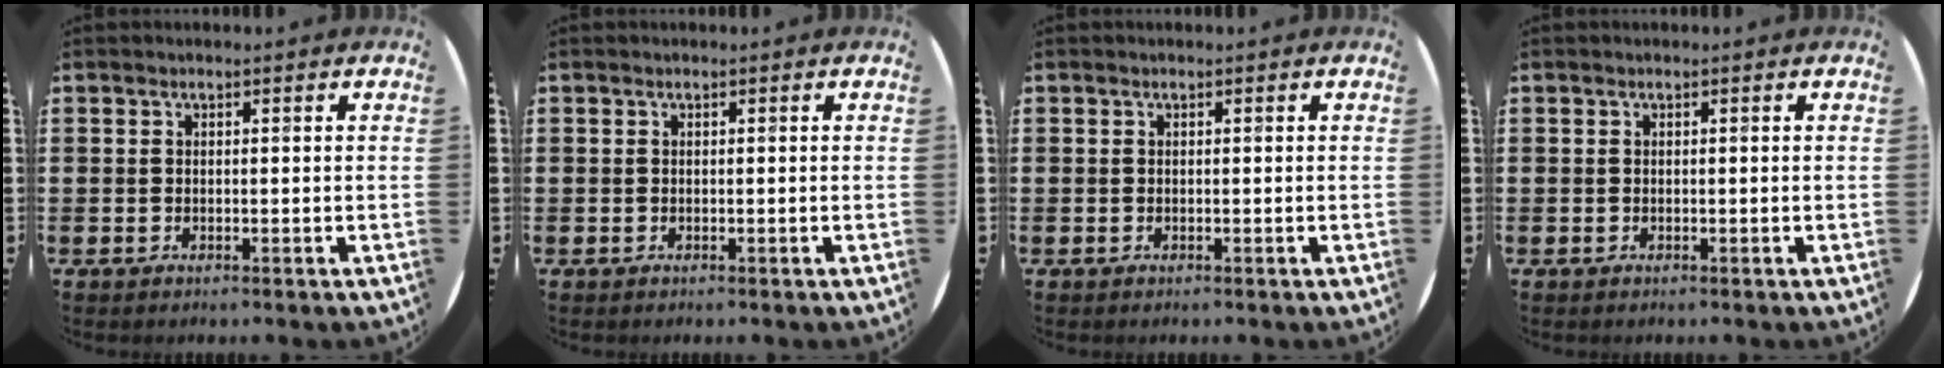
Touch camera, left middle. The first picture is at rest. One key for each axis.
{"total": 0.0}
{"total": 0.0}
{"total": 0.0}